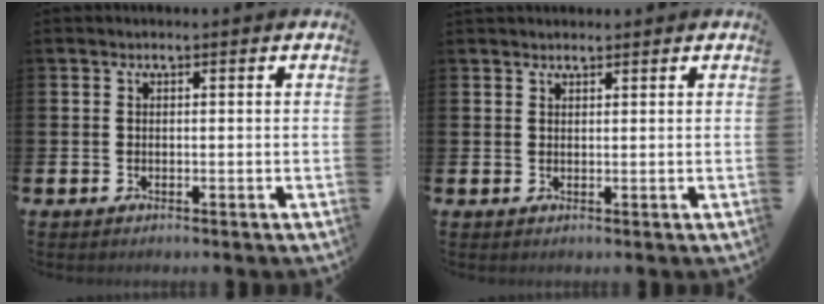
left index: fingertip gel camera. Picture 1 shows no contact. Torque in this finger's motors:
{"motor_torque": [1.09, -1.05, 0.32, 0.12]}